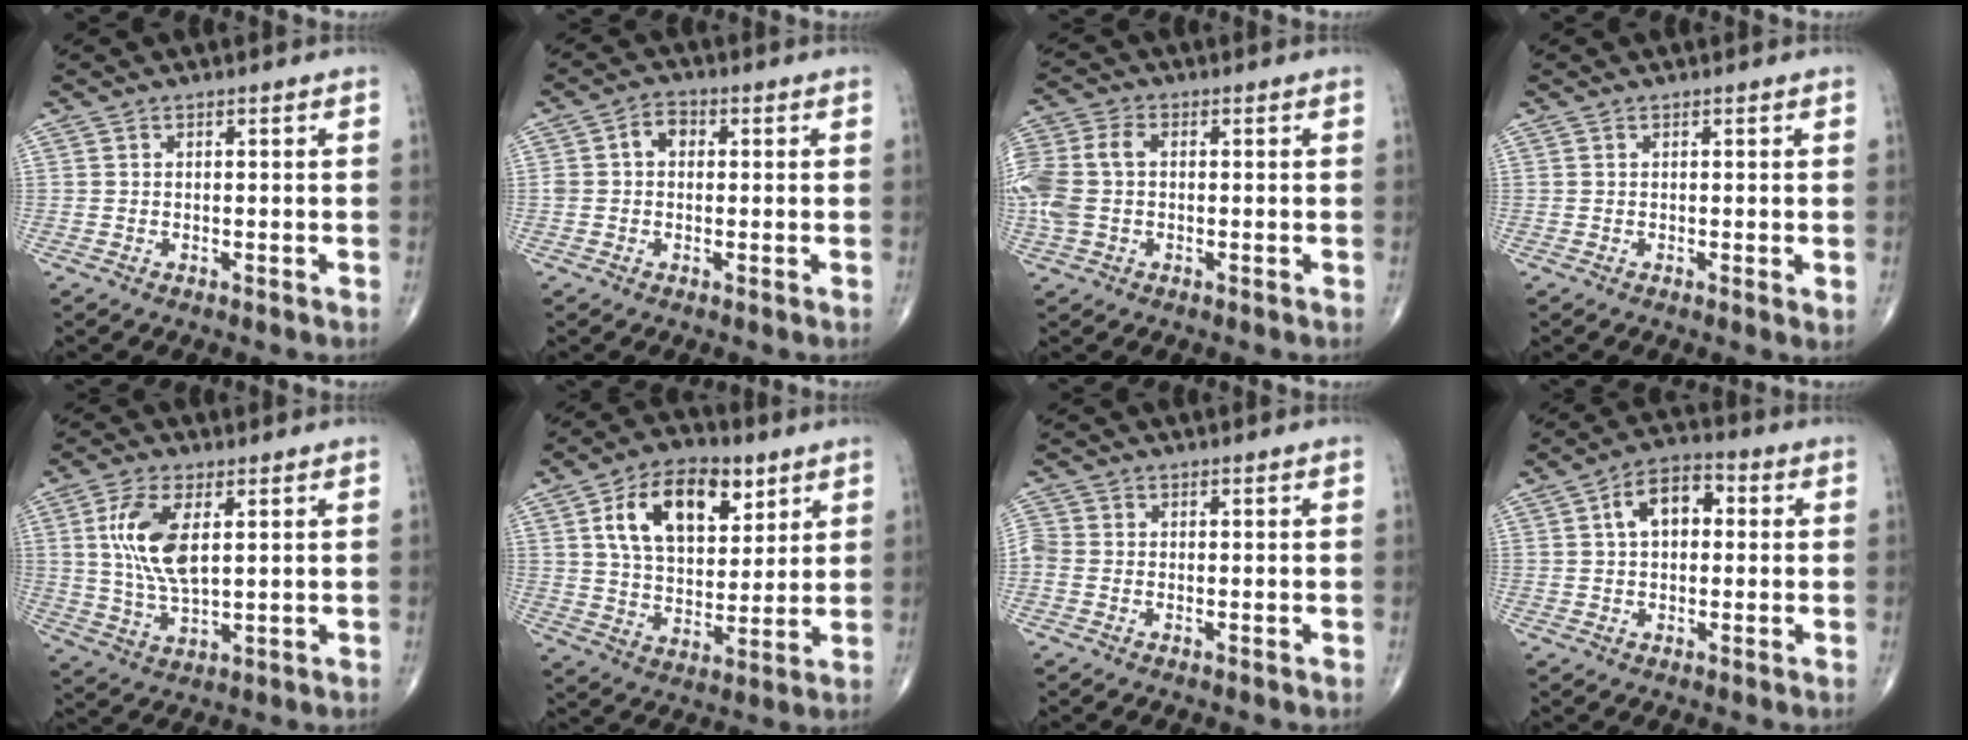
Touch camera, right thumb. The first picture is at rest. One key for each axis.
{"total": 3.9, "fx": 0.5, "fy": 3.0, "fz": 2.5, "tx": -0.032, "ty": 0.018, "tz": 0.002}
{"total": 10.5, "fx": -0.1, "fy": 7.2, "fz": 7.7, "tx": -0.197, "ty": 0.026, "tz": -0.002}
{"total": 1.3, "fx": 0.2, "fy": 0.3, "fz": 1.2, "tx": -0.022, "ty": -0.006, "tz": 0.002}
{"total": 11.0, "fx": 2.6, "fy": 4.9, "fz": 9.5, "tx": -0.195, "ty": -0.012, "tz": 0.056}
{"total": 16.9, "fx": 7.0, "fy": 10.1, "fz": 11.6, "tx": -0.155, "ty": -0.020, "tz": 0.123}
{"total": 2.7, "fx": -0.8, "fy": 2.0, "fz": 1.6, "tx": -0.043, "ty": 0.005, "tz": -0.024}
{"total": 8.2, "fx": 1.4, "fy": 5.1, "fz": 6.2, "tx": -0.087, "ty": 0.023, "tz": 0.014}